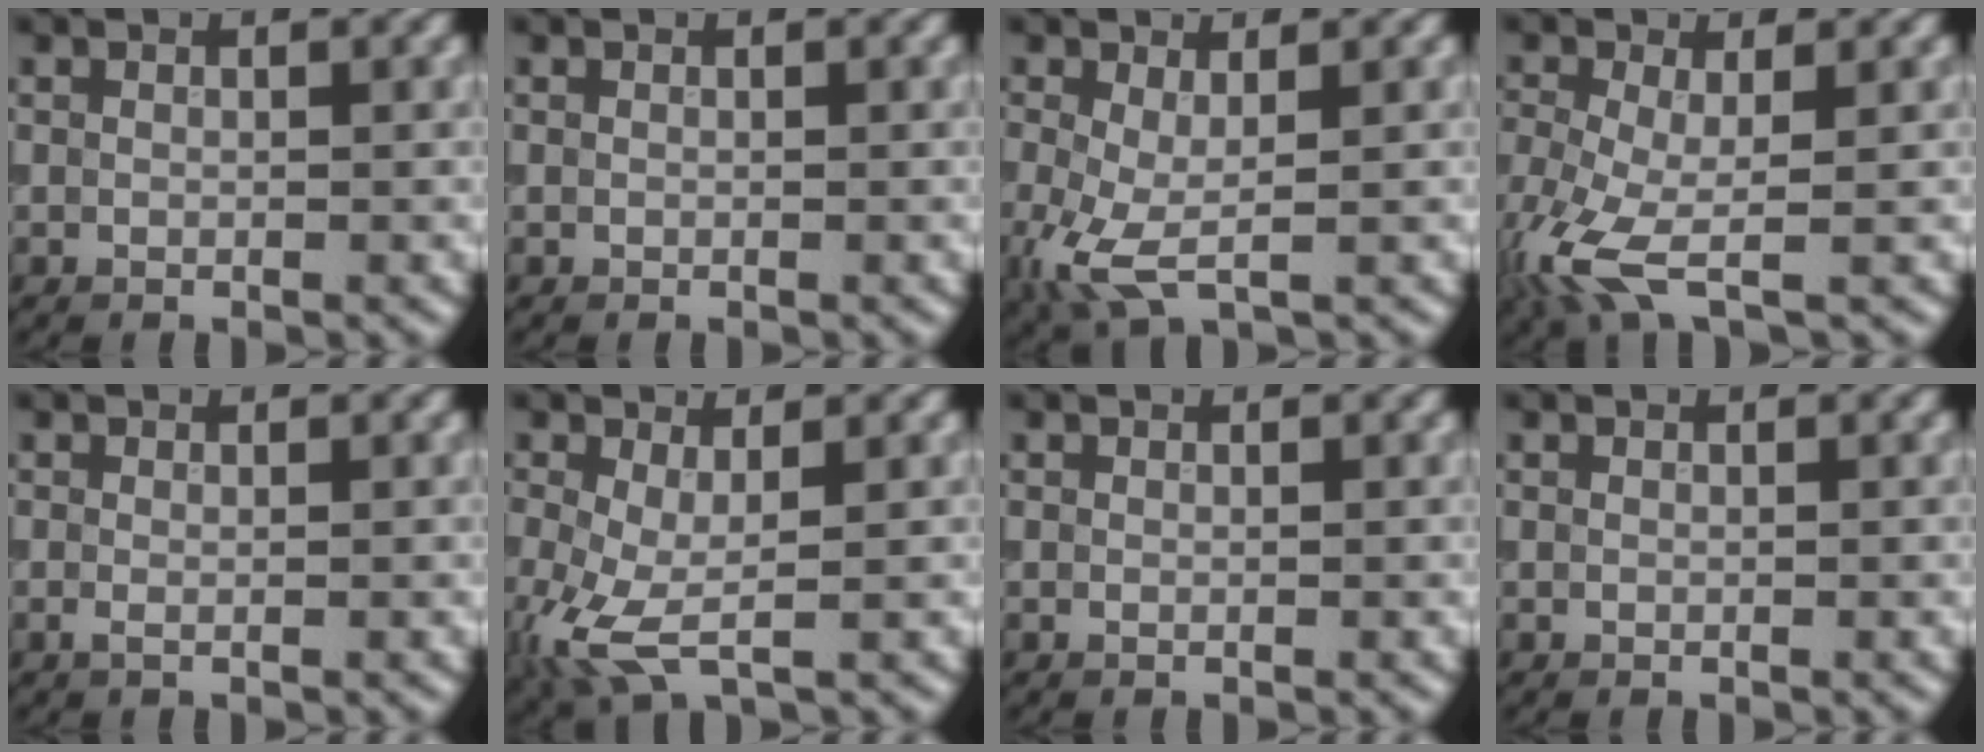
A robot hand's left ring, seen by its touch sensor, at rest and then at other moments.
{"total": 0.0}
{"total": 3.9, "force": [-0.7, 1.5, 3.6], "torque": [-0.096, -0.012, -0.016]}
{"total": 6.2, "force": [-2.5, 2.4, 5.1], "torque": [-0.144, -0.017, -0.056]}
{"total": 0.6, "force": [-0.1, 0.1, 0.6], "torque": [-0.013, -0.005, -0.002]}
{"total": 4.8, "force": [-1.0, 1.8, 4.3], "torque": [-0.119, -0.010, -0.023]}
{"total": 0.0}
{"total": 0.0}